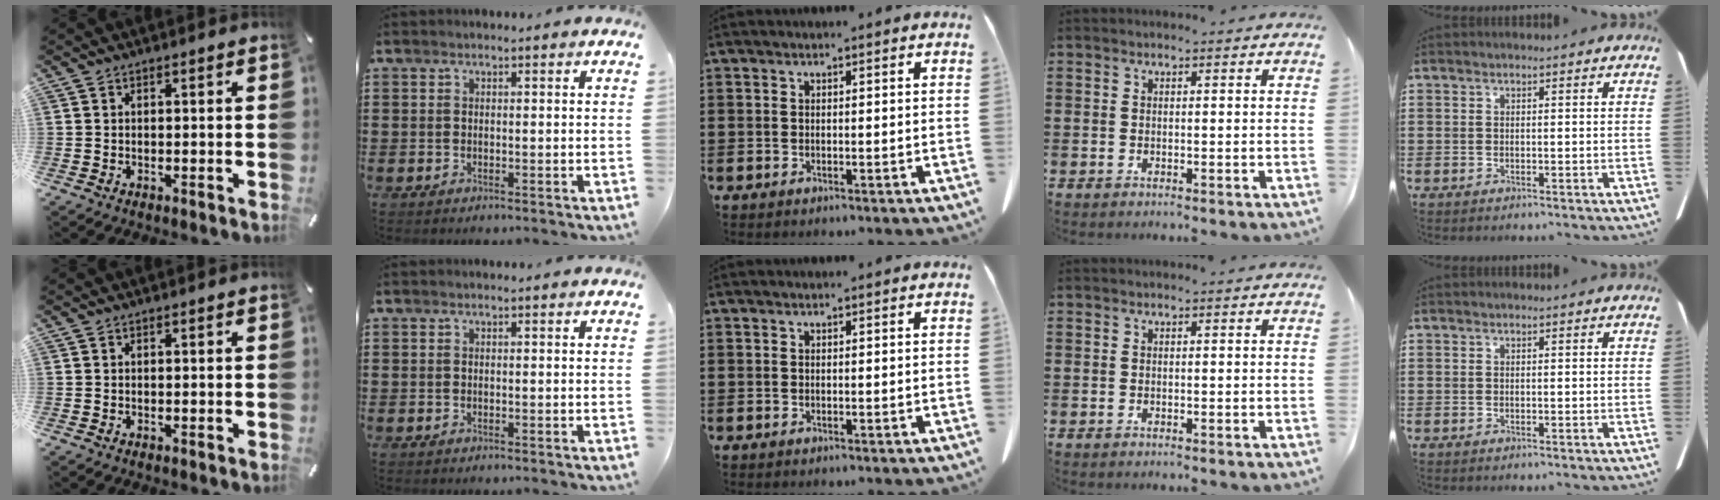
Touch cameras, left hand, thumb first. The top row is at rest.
{}